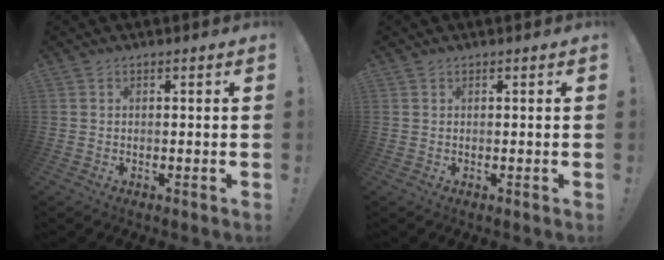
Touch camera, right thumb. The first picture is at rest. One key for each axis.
{"total": 0.0}